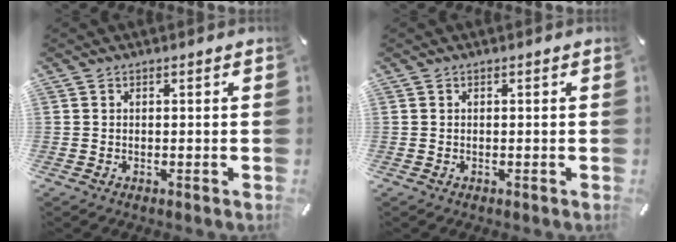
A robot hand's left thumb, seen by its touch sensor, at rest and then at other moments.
{"total": 0.0}